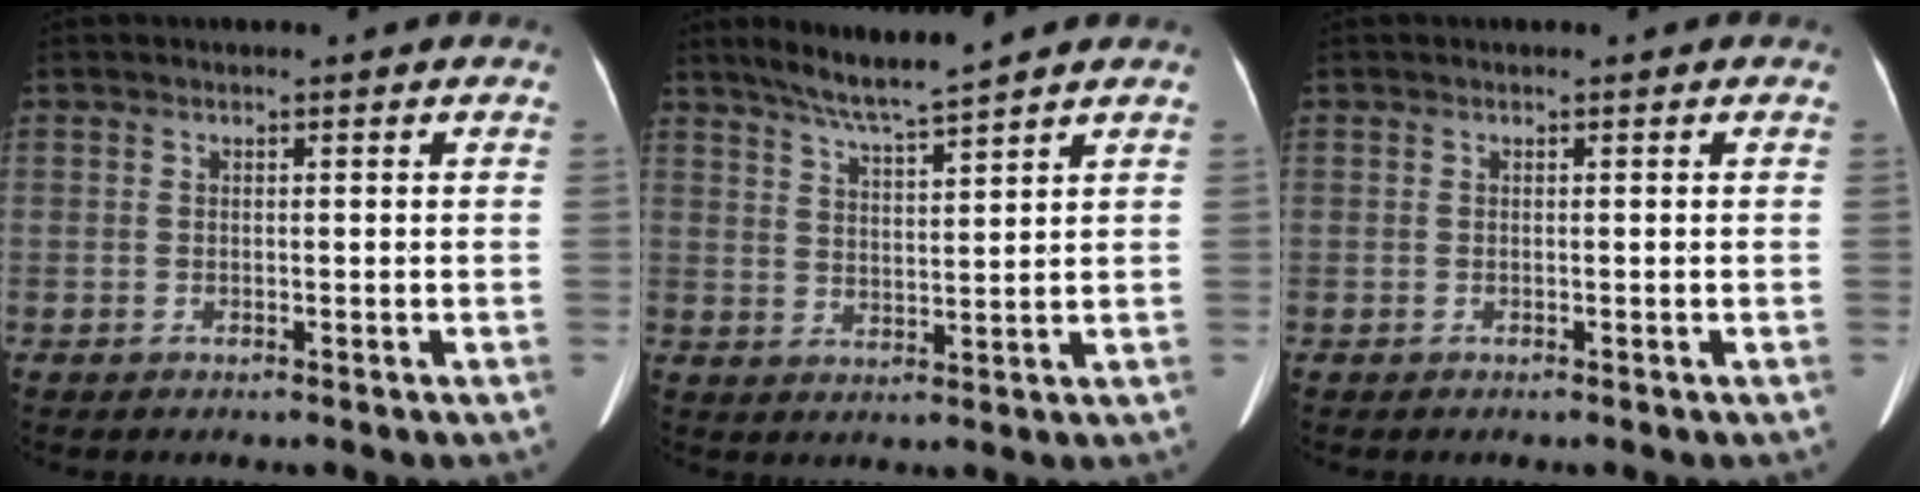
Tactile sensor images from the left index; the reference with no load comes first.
{"total": 7.2, "force": [6.3, -0.8, 3.5], "torque": [-0.068, 0.001, 0.117]}
{"total": 0.0}